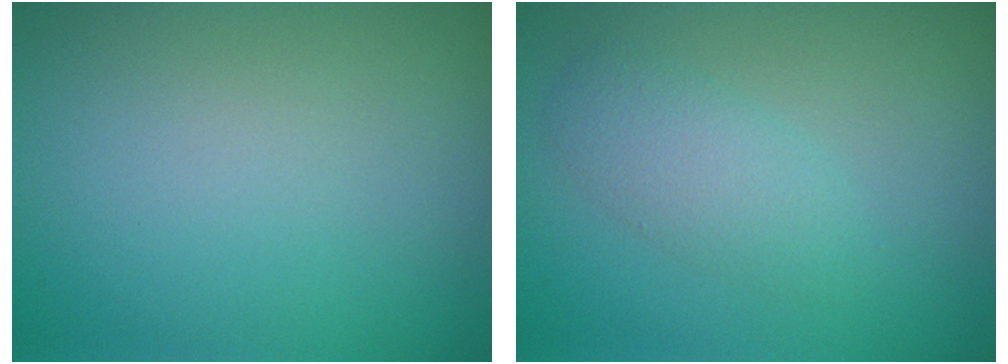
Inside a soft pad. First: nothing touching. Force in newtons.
{"total": 2.5, "press": 2.5, "slide": 0.1}